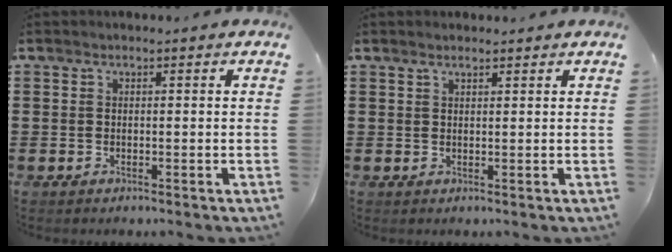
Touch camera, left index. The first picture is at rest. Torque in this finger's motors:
{"motor_torque": [0.08, 0.02, 0.18, 0.01]}